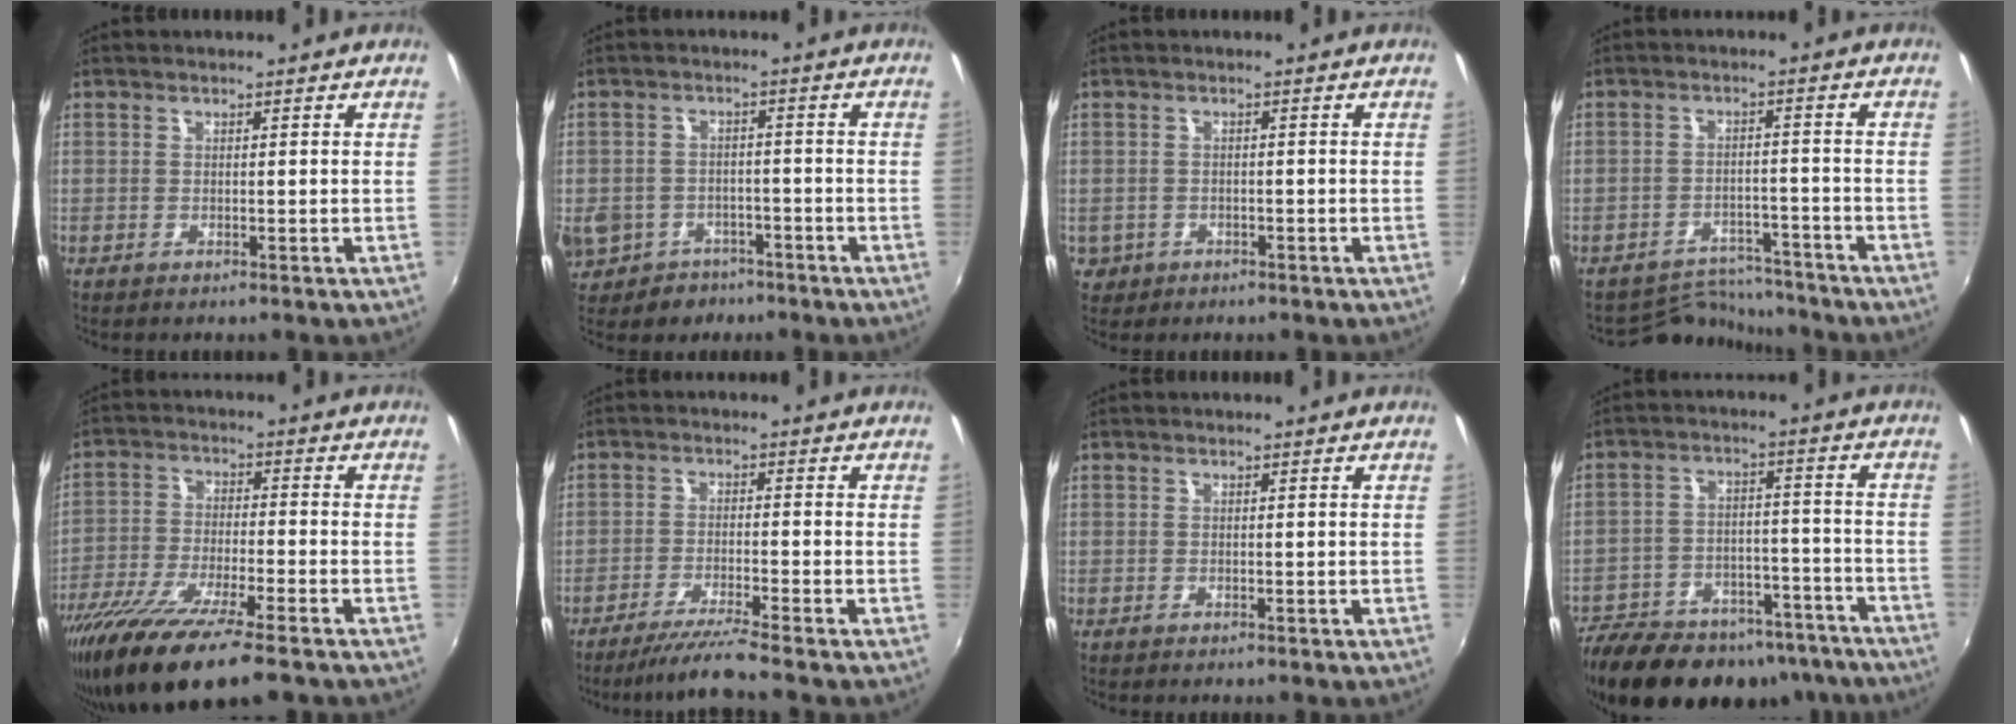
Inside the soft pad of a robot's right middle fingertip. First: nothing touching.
{"total": 14.8, "force": [-6.6, 11.9, 5.9], "torque": [-0.187, 0.001, -0.085]}
{"total": 4.6, "force": [-1.5, 4.1, 1.6], "torque": [-0.049, -0.003, -0.018]}
{"total": 6.9, "force": [-6.6, 1.9, -0.8], "torque": [0.000, 0.011, -0.104]}
{"total": 16.1, "force": [-11.9, 2.4, 10.5], "torque": [-0.216, -0.048, -0.214]}
{"total": 6.4, "force": [-5.5, -1.6, 2.8], "torque": [-0.067, -0.010, -0.095]}
{"total": 0.0}
{"total": 26.4, "force": [-20.4, 11.9, 11.8], "torque": [-0.244, -0.005, -0.274]}